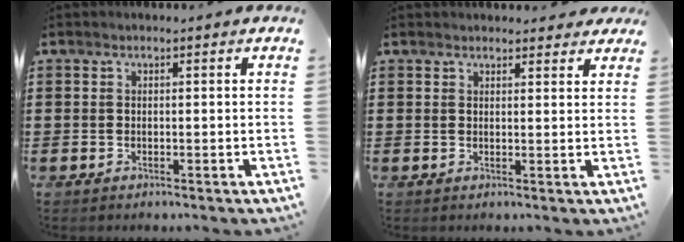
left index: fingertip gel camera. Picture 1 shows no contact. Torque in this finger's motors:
{"motor_torque": [2.14, 0.00, 0.36, 0.01]}